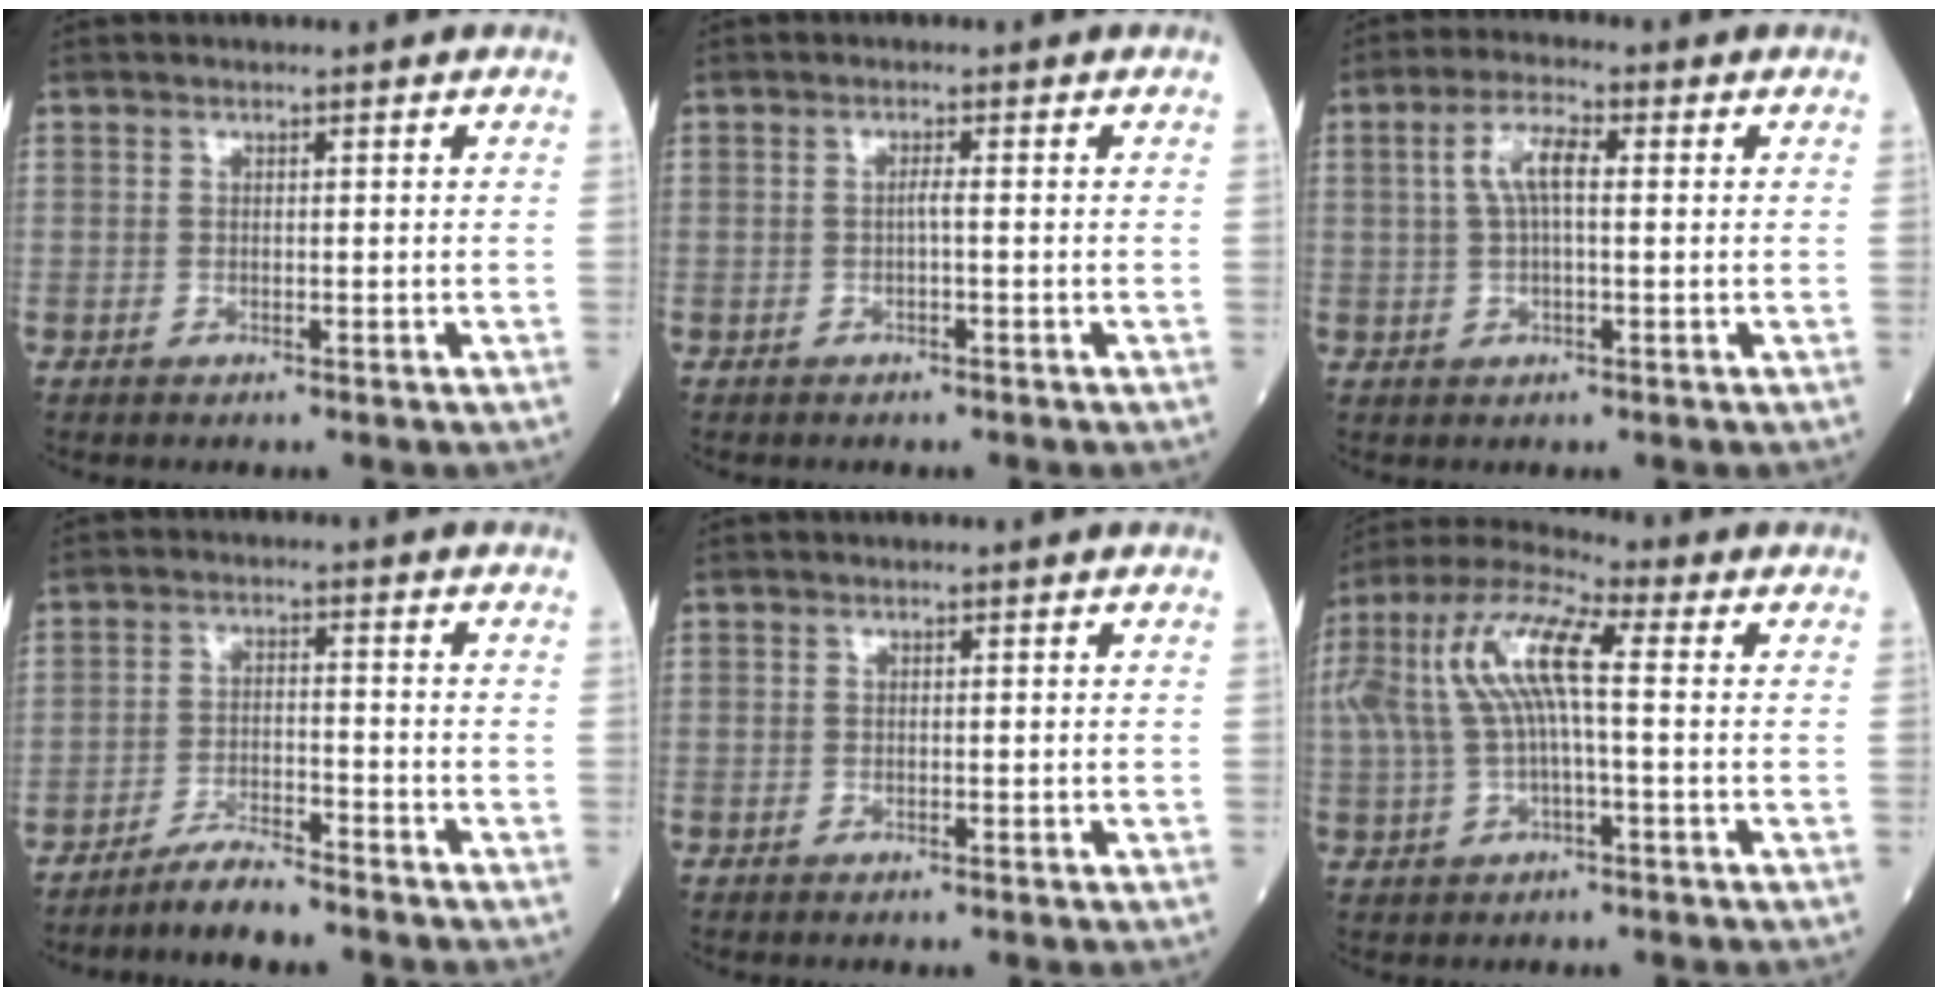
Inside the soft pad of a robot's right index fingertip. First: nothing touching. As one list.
[{"total": 0.9, "force": [-0.2, -0.1, 0.9], "torque": [-0.015, 0.001, -0.006]}, {"total": 5.3, "force": [1.0, 1.5, 5.0], "torque": [-0.103, 0.018, 0.021]}, {"total": 4.9, "force": [-4.5, 0.1, 1.8], "torque": [-0.033, -0.015, -0.085]}, {"total": 0.0}, {"total": 12.3, "force": [1.4, 2.9, 11.9], "torque": [-0.259, 0.037, 0.021]}]